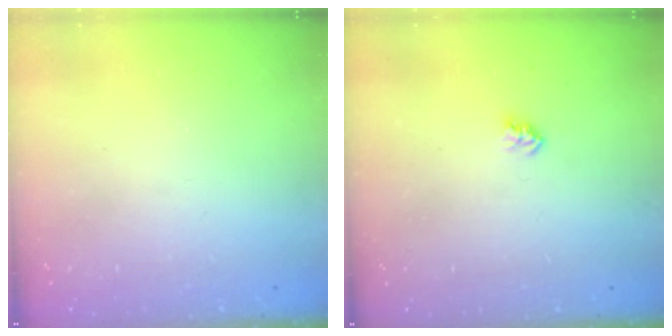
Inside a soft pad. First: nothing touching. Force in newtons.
{"total": 2.6, "press": 2.6, "slide": 0.4}